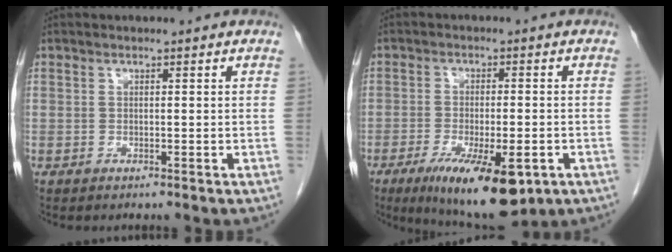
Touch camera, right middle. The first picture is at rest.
{"total": 13.3, "force": [-7.1, 3.7, 10.6], "torque": [-0.154, -0.023, -0.103]}